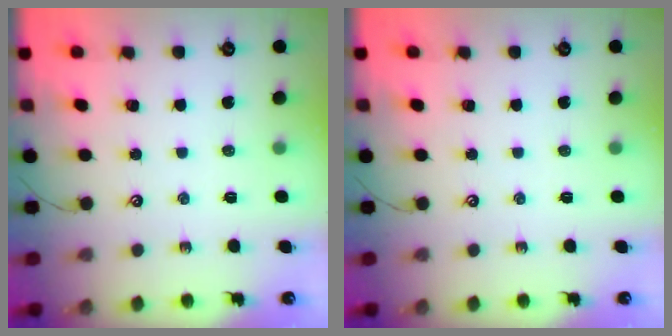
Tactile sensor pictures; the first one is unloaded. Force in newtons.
{"total": 0.0}